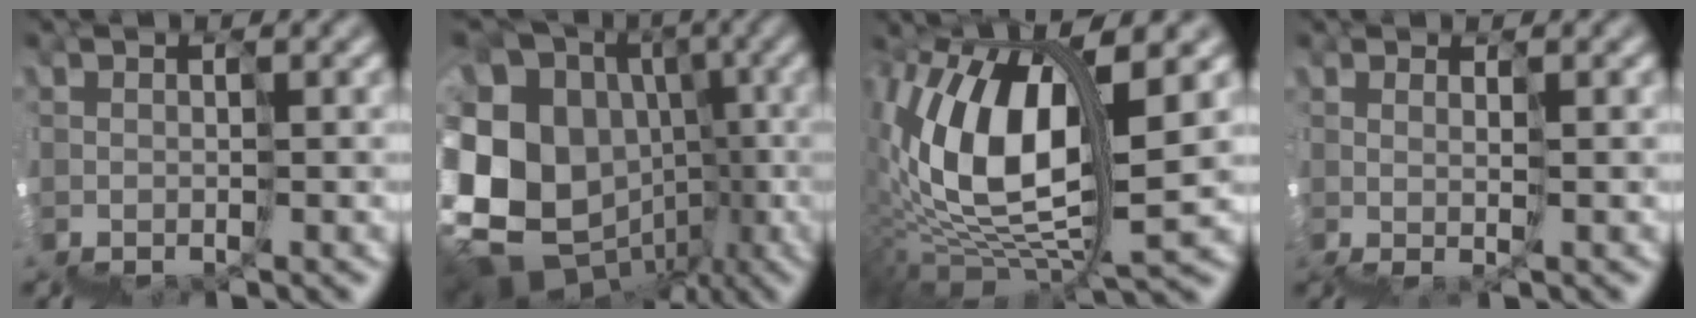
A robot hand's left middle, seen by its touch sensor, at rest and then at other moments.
{"total": 14.9, "force": [-2.8, 13.6, 5.4], "torque": [-0.131, 0.021, -0.061]}
{"total": 6.4, "force": [2.5, 2.6, 5.3], "torque": [-0.124, 0.020, 0.039]}
{"total": 0.7, "force": [0.3, -0.4, 0.5], "torque": [0.012, 0.010, 0.006]}